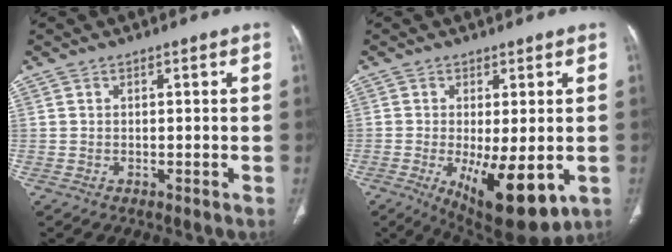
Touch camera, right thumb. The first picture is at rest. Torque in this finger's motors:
{"motor_torque": [0.14, 2.04, 0.16, -0.07, 0.12]}